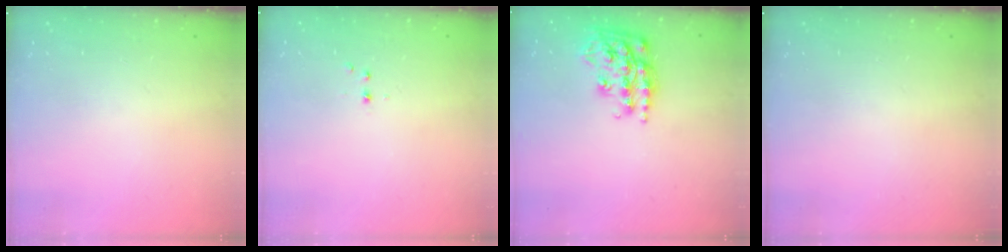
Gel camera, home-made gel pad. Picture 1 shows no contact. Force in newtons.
{"total": 2.2, "press": 1.9, "slide": 1.0}
{"total": 17.9, "press": 17.8, "slide": 1.1}
{"total": 0.0}